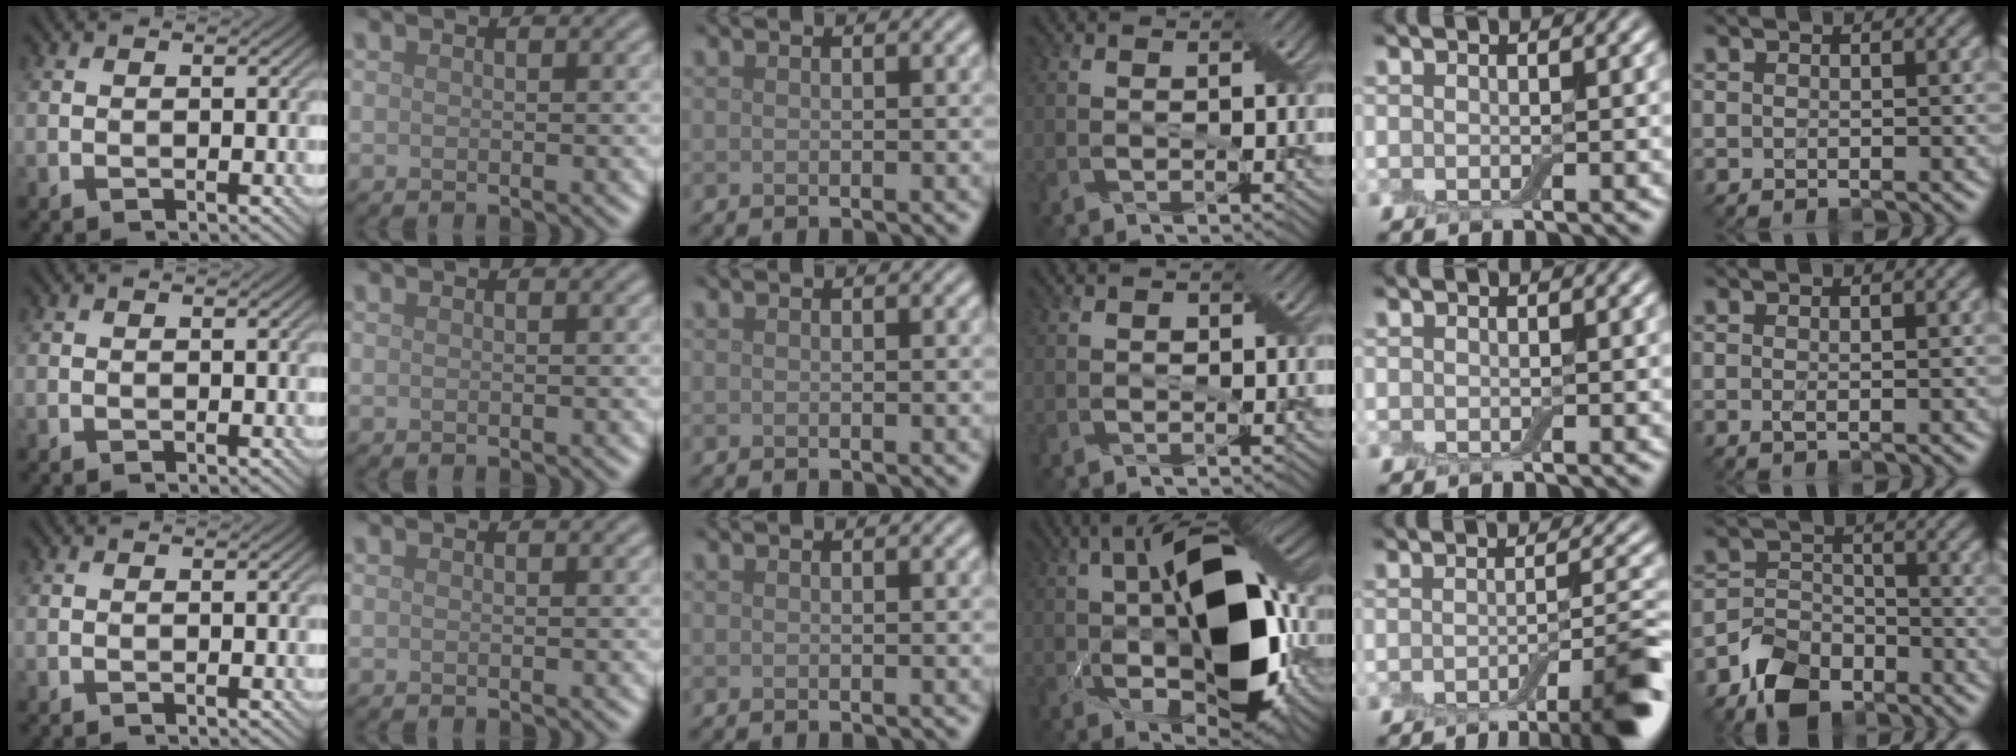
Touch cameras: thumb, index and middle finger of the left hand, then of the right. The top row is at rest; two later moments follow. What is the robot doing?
{"motion": "pour", "object": "cup"}